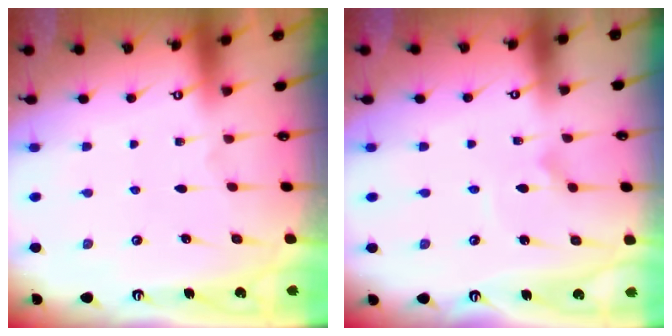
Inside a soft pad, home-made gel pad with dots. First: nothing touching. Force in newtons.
{"total": 2.6, "press": 2.6, "slide": 0.1}